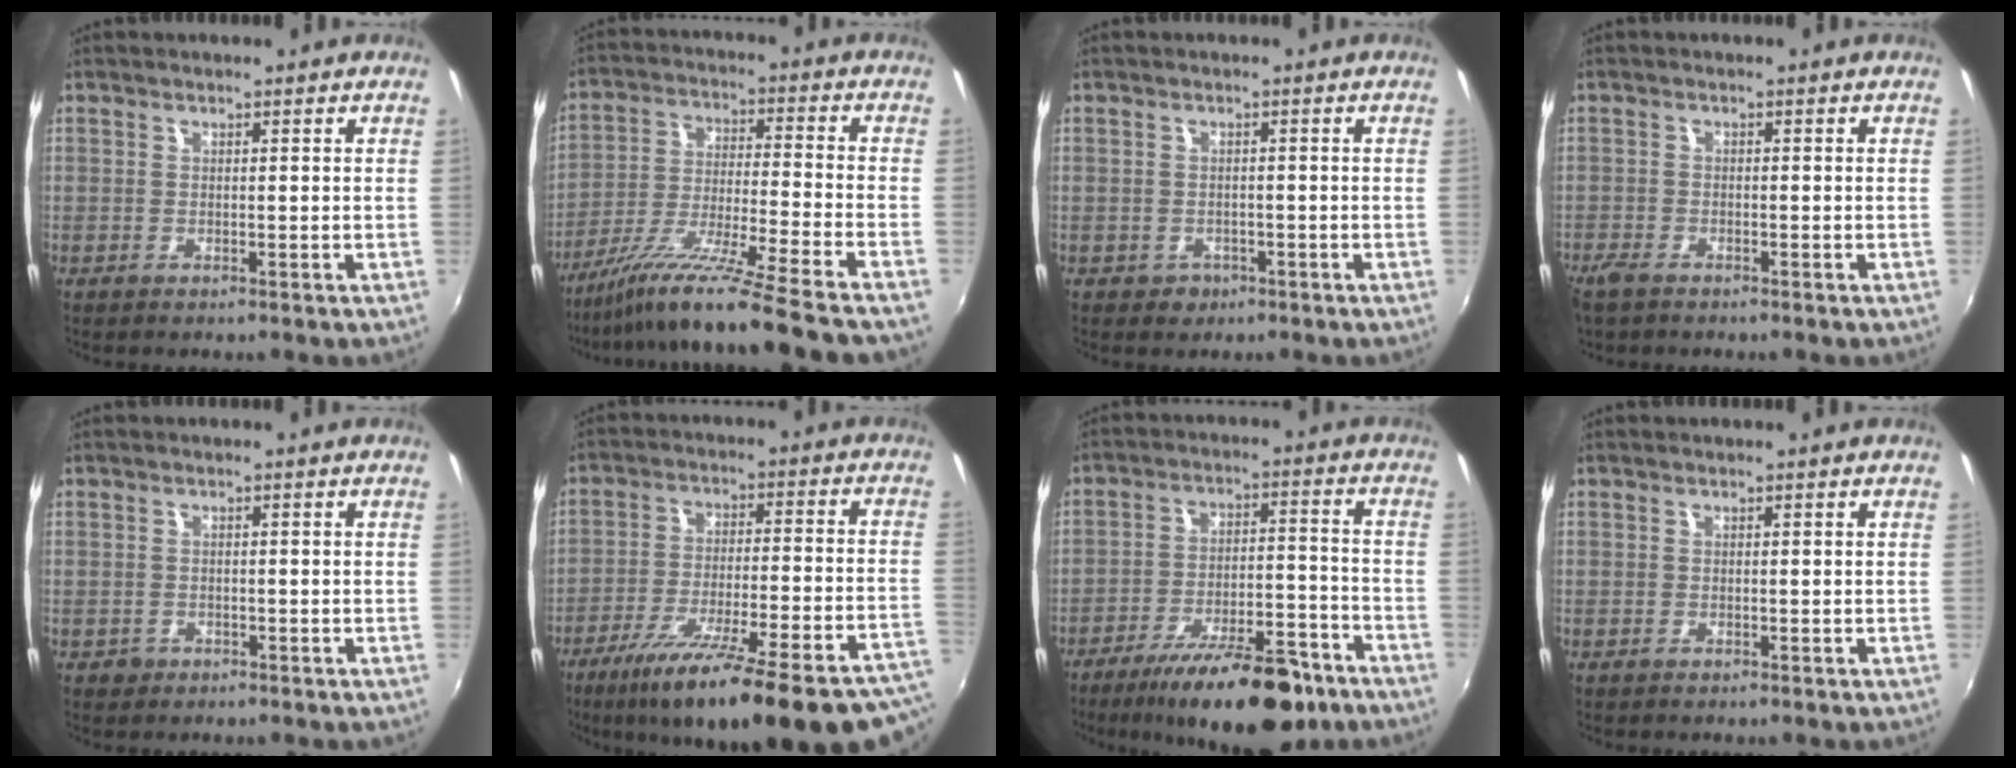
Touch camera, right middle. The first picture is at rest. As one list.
[{"total": 19.2, "force": [-16.1, -2.8, 10.1], "torque": [-0.175, -0.055, -0.272]}, {"total": 2.4, "force": [-1.1, 2.1, 0.5], "torque": [-0.015, -0.002, -0.013]}, {"total": 2.8, "force": [-2.2, 1.2, 1.2], "torque": [-0.032, -0.008, -0.046]}, {"total": 1.6, "force": [-0.8, 1.4, 0.3], "torque": [-0.010, -0.004, -0.011]}, {"total": 29.0, "force": [-22.4, 4.7, 17.8], "torque": [-0.269, -0.064, -0.311]}, {"total": 18.7, "force": [-13.8, 5.7, 11.3], "torque": [-0.190, -0.013, -0.203]}, {"total": 0.0}]